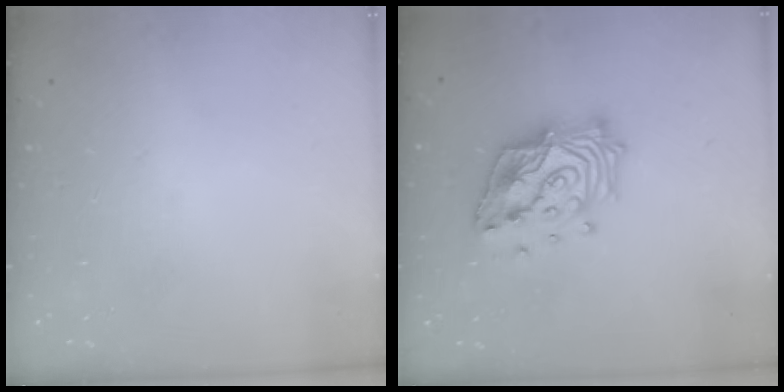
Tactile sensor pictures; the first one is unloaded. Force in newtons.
{"total": 18.8, "press": 18.7, "slide": 1.6}